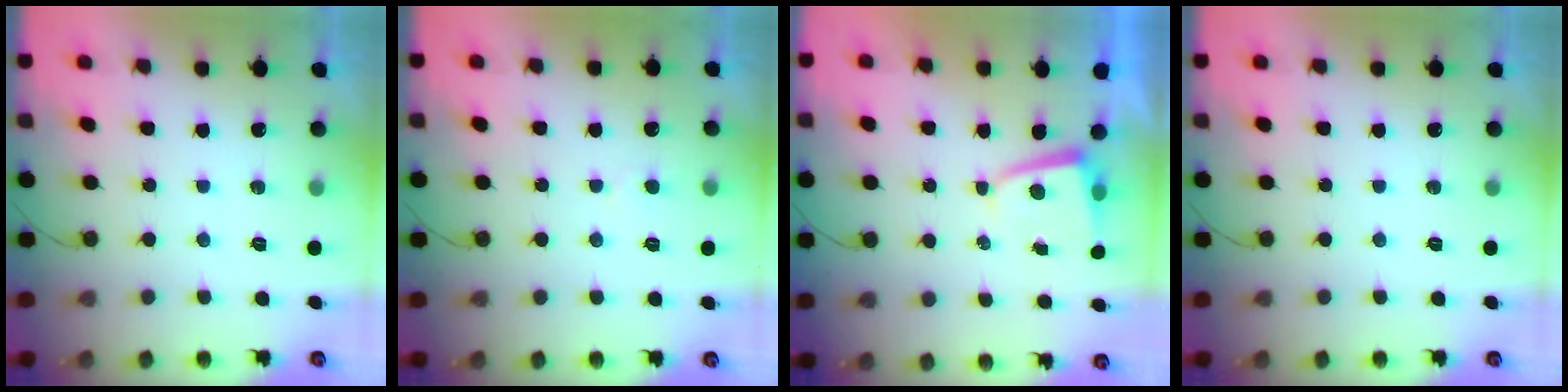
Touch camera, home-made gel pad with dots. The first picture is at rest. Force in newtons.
{"total": 1.7, "press": 1.7, "slide": 0.2}
{"total": 1.8, "press": 1.8, "slide": 0.3}
{"total": 0.0}